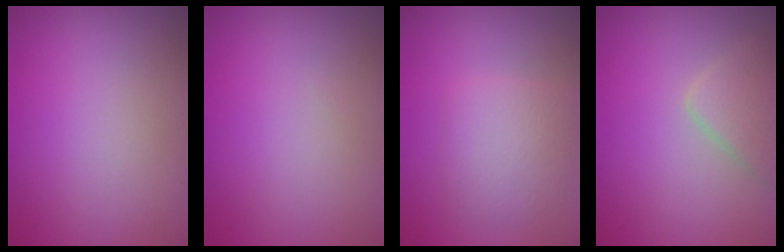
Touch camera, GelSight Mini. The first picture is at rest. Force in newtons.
{"total": 0.0}
{"total": 2.9, "press": 2.9, "slide": 0.1}
{"total": 2.7, "press": 2.7, "slide": 0.1}